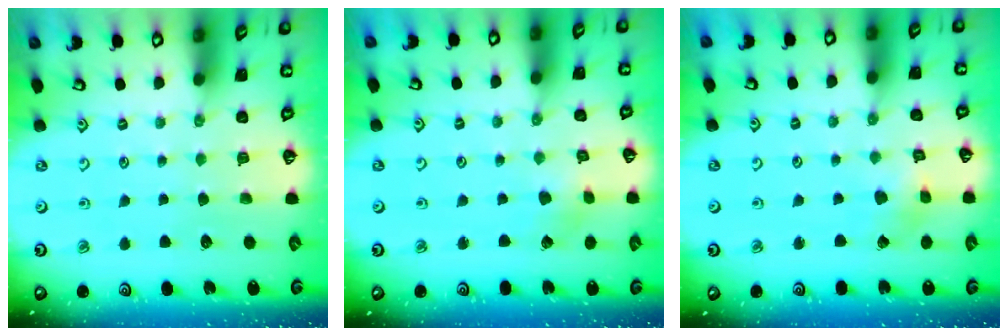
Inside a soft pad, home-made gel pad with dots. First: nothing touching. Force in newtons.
{"total": 1.5, "press": 1.5, "slide": 0.2}
{"total": 2.9, "press": 2.9, "slide": 0.2}